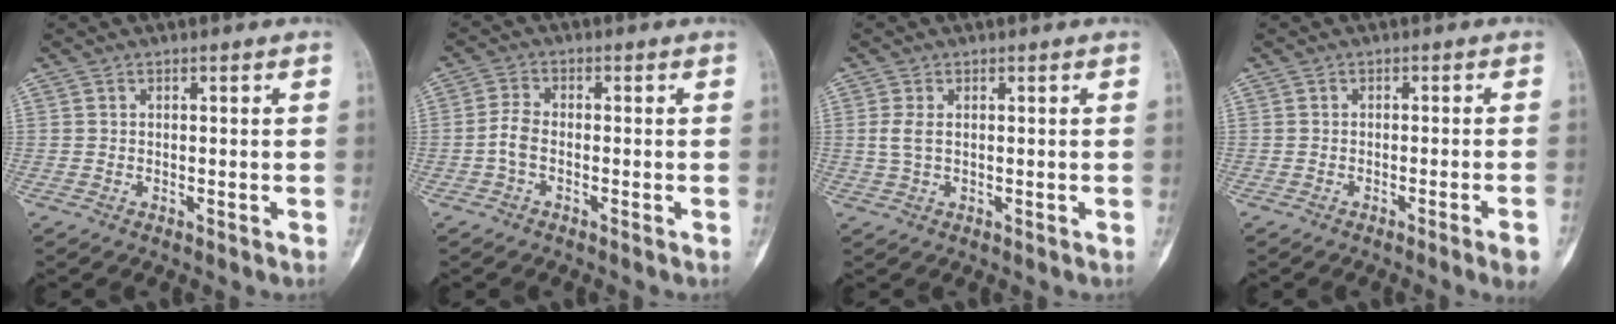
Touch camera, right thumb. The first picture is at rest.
{"total": 2.9, "force": [-1.0, 1.5, 2.3], "torque": [-0.052, 0.010, -0.027]}
{"total": 2.3, "force": [0.4, 1.2, 1.9], "torque": [-0.054, 0.003, 0.011]}
{"total": 4.0, "force": [-2.2, -0.3, 3.3], "torque": [-0.048, 0.005, -0.032]}